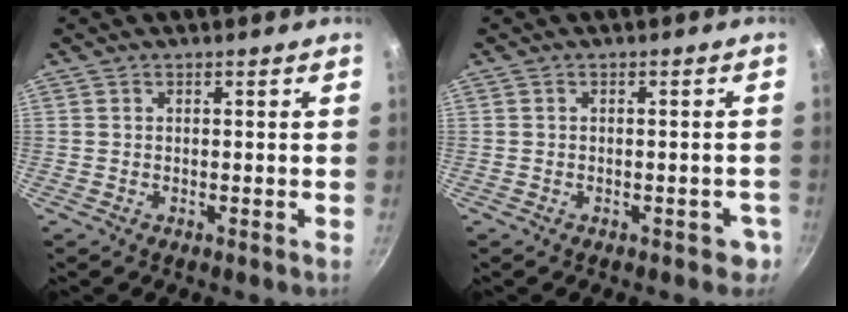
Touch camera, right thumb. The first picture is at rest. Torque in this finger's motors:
{"motor_torque": [0.09, 0.30, -0.20, 0.10, 0.11]}